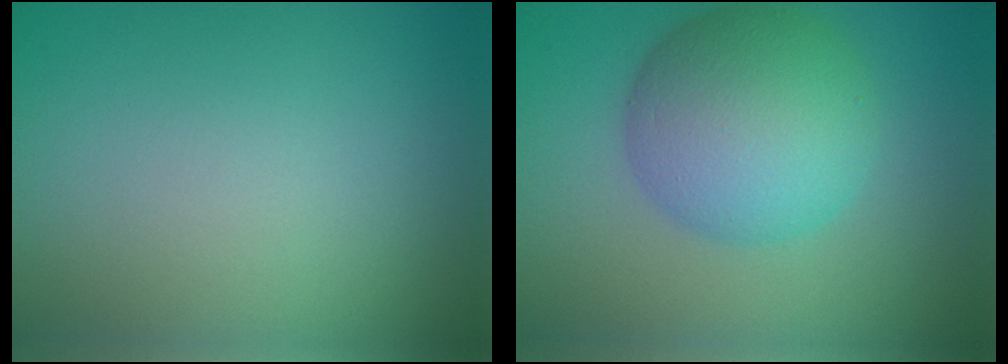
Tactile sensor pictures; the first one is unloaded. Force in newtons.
{"total": 7.9, "press": 7.9, "slide": 0.1}